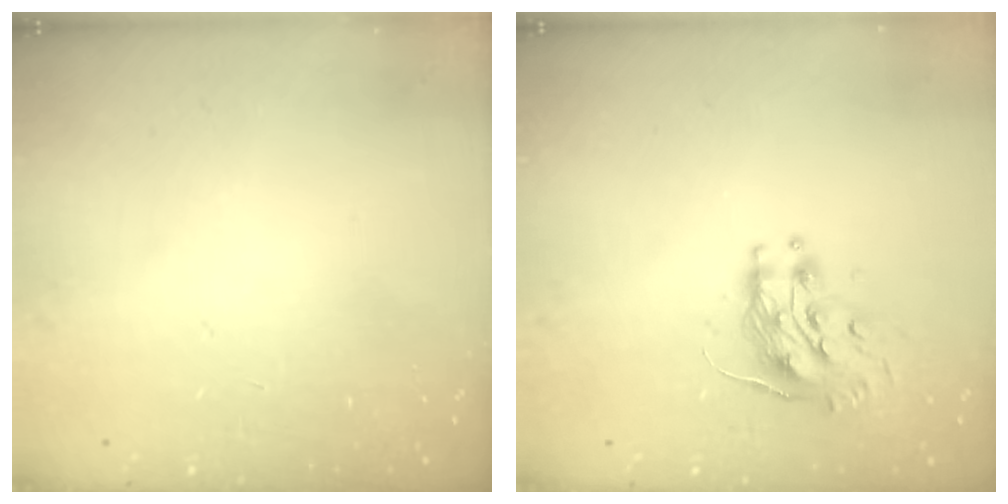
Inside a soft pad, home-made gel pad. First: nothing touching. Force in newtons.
{"total": 9.7, "press": 9.7, "slide": 0.8}